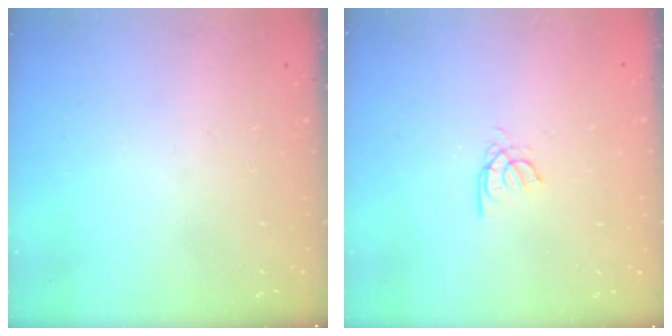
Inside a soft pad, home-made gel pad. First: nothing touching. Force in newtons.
{"total": 2.6, "press": 2.6, "slide": 0.4}